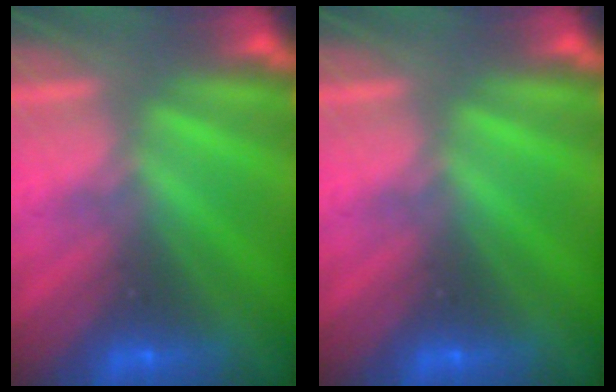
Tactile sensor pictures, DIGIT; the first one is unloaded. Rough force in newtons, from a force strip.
{"total": 0.0}